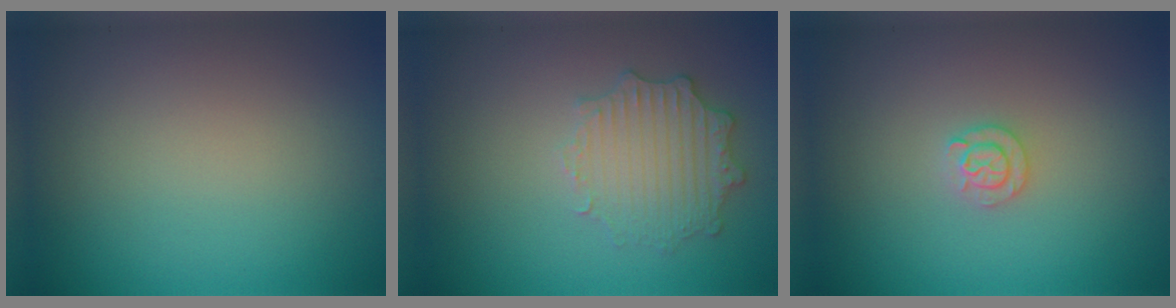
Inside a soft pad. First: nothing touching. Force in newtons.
{"total": 2.9, "press": 2.9, "slide": 0.1}
{"total": 1.5, "press": 1.5, "slide": 0.1}